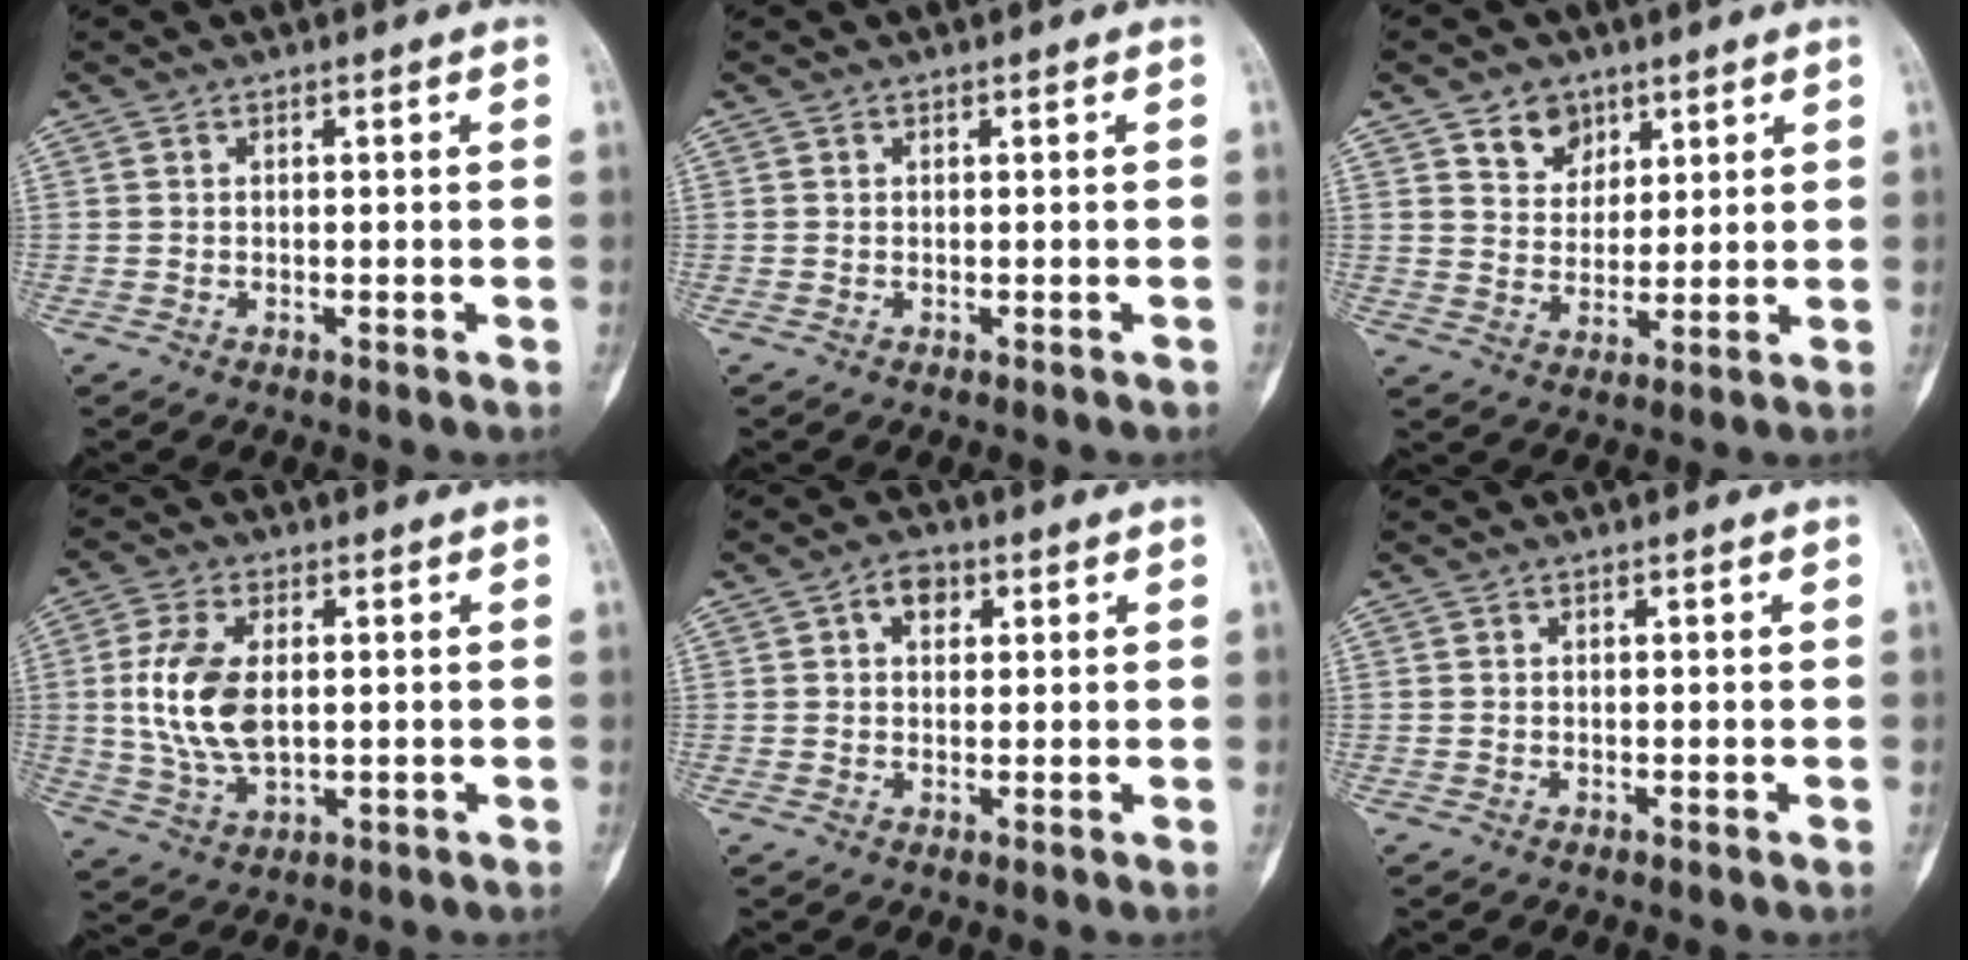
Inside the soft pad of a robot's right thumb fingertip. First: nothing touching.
{"total": 0.0}
{"total": 6.5, "force": [3.9, 4.8, 1.9], "torque": [-0.006, -0.023, 0.070]}
{"total": 11.3, "force": [0.8, 6.3, 9.3], "torque": [-0.193, -0.005, 0.022]}
{"total": 4.0, "force": [1.5, 2.8, 2.4], "torque": [-0.023, 0.003, 0.021]}
{"total": 0.0}